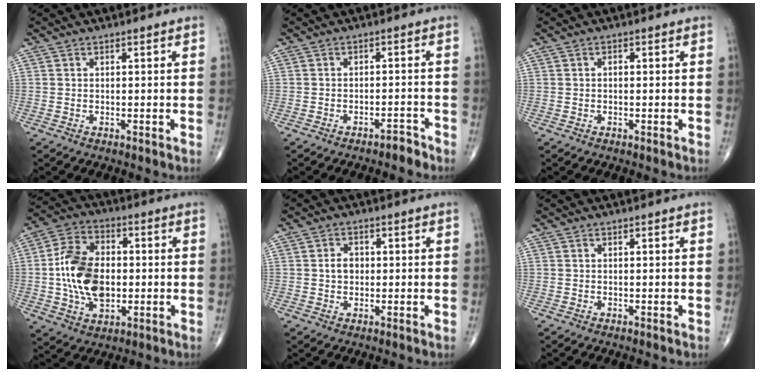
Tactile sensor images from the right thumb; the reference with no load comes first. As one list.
[{"total": 2.3, "force": [-2.0, 0.7, 0.9], "torque": [-0.011, 0.018, -0.029]}, {"total": 0.7, "force": [0.0, 0.4, 0.6], "torque": [-0.008, 0.002, -0.001]}, {"total": 14.9, "force": [-0.5, 9.6, 11.4], "torque": [-0.197, 0.014, -0.007]}, {"total": 3.0, "force": [0.1, 2.4, 1.8], "torque": [-0.022, 0.008, 0.000]}, {"total": 0.0}]